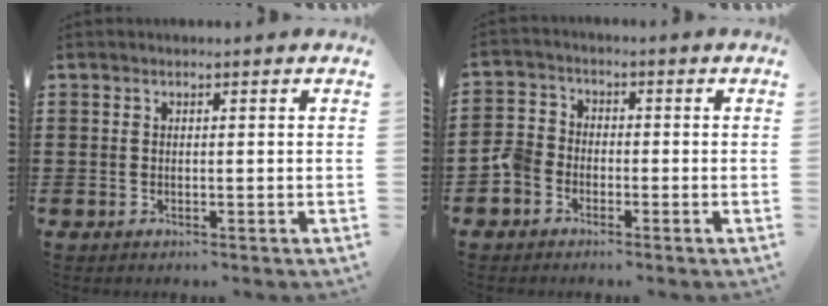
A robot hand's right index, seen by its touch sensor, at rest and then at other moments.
{"total": 4.1, "force": [-2.4, 3.0, 1.5], "torque": [-0.061, 0.001, -0.057]}